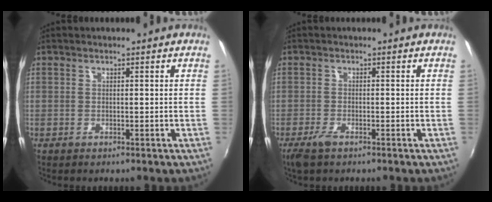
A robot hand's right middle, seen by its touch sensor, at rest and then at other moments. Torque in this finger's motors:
{"motor_torque": [0.40, -0.33, 0.05, 0.05]}